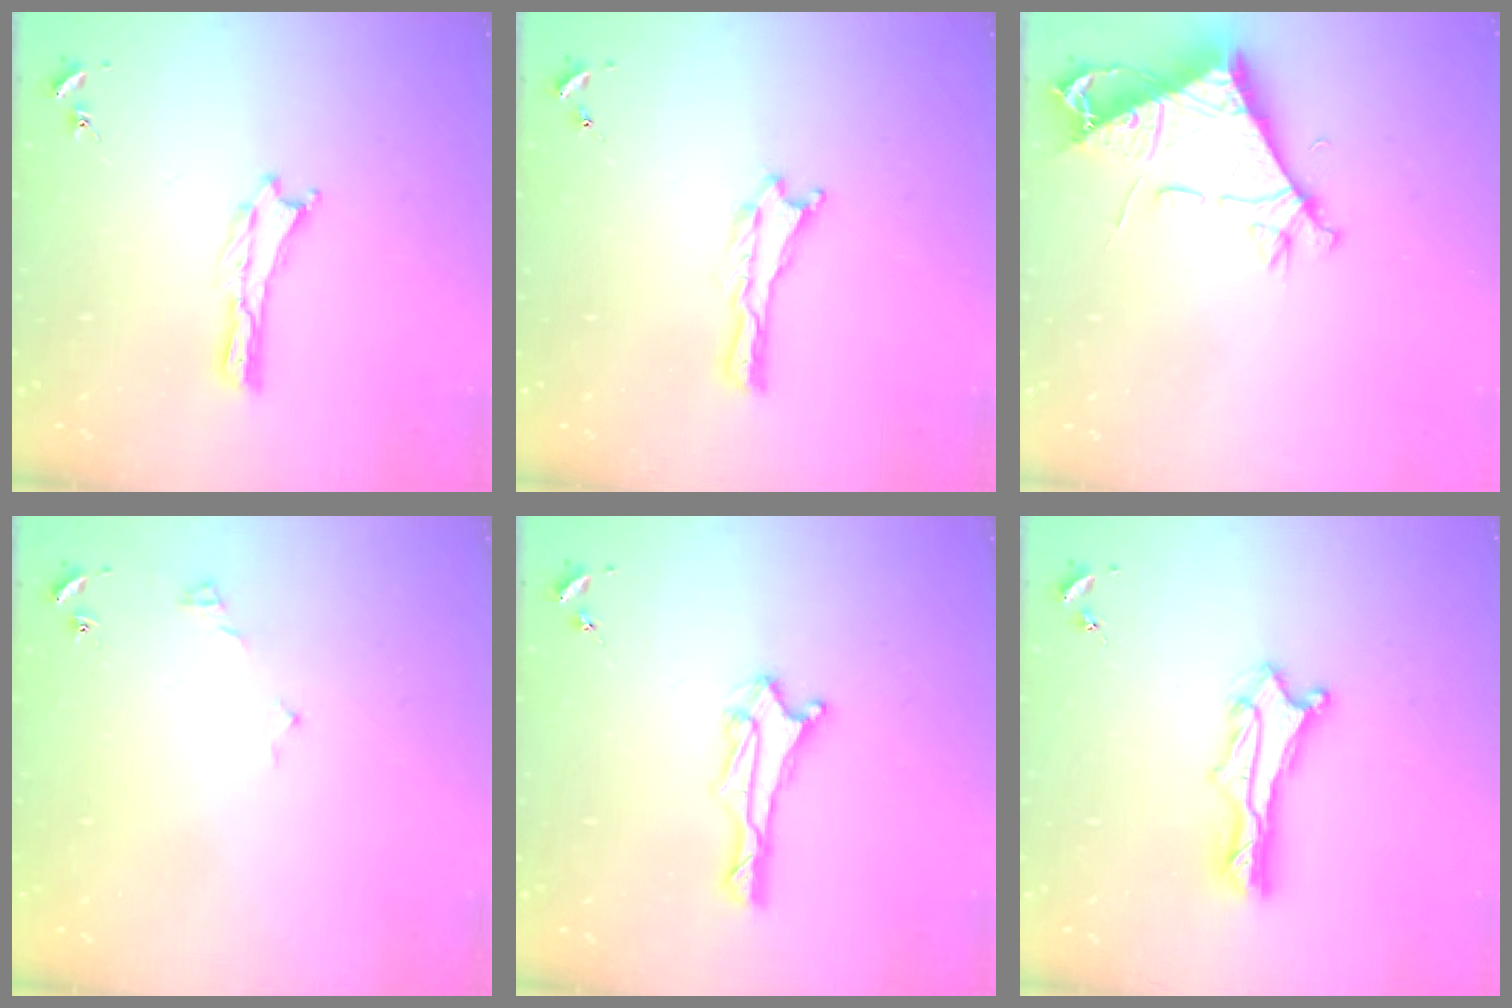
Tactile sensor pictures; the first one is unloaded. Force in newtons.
{"total": 0.0}
{"total": 7.3, "press": 7.3, "slide": 0.7}
{"total": 2.9, "press": 2.9, "slide": 0.3}
{"total": 2.9, "press": 2.8, "slide": 0.7}
{"total": 3.0, "press": 3.0, "slide": 0.2}